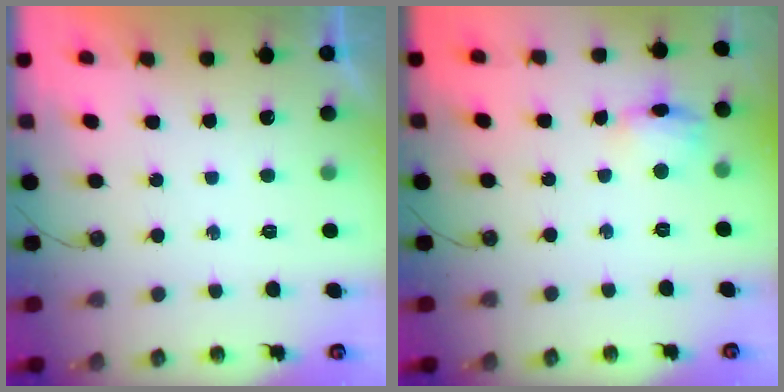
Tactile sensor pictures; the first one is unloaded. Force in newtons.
{"total": 7.8, "press": 7.7, "slide": 1.2}